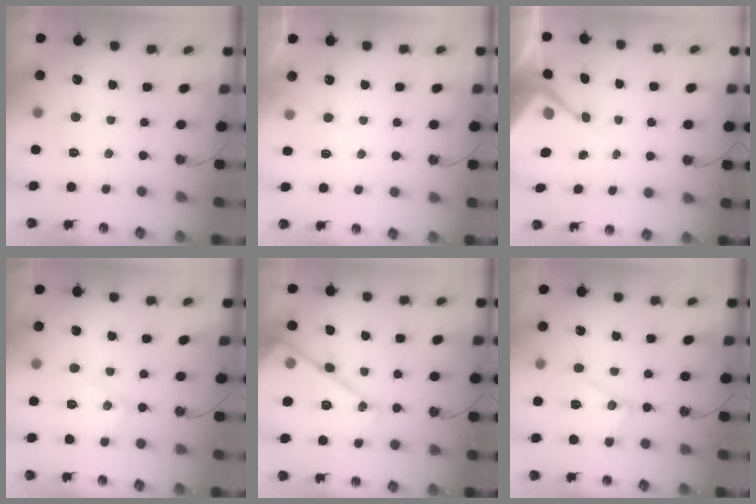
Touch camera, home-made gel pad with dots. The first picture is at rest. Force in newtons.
{"total": 6.7, "press": 6.7, "slide": 0.9}
{"total": 5.6, "press": 5.6, "slide": 0.5}
{"total": 8.6, "press": 8.6, "slide": 0.6}
{"total": 17.4, "press": 17.3, "slide": 1.7}
{"total": 12.5, "press": 12.5, "slide": 0.9}